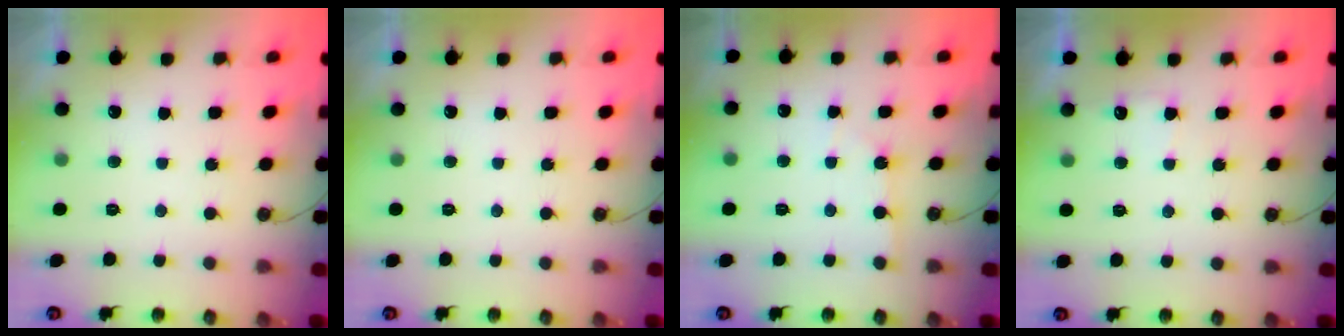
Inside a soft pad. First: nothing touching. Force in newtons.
{"total": 0.0}
{"total": 2.2, "press": 2.2, "slide": 0.4}
{"total": 4.6, "press": 4.5, "slide": 0.5}